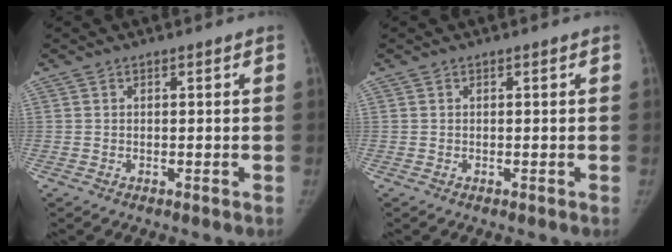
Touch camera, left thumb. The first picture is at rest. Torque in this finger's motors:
{"motor_torque": [0.00, 0.00, 0.11, -0.04, 0.00]}